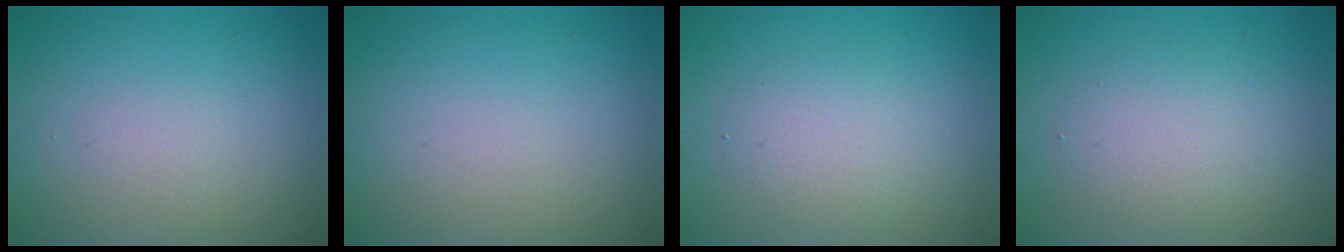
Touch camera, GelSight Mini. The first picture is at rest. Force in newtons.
{"total": 0.0}
{"total": 2.4, "press": 2.4, "slide": 0.2}
{"total": 2.6, "press": 2.6, "slide": 0.2}